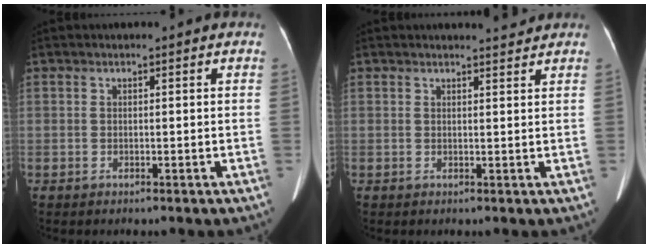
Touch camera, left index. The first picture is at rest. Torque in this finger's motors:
{"motor_torque": [0.05, -0.12, -0.05, 0.01]}